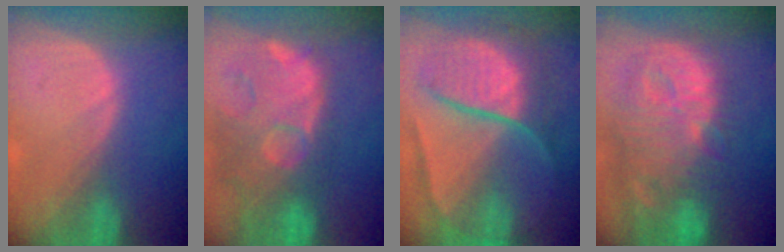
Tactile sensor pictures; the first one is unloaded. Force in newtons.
{"total": 14.6, "press": 11.8, "slide": 8.6}
{"total": 10.8, "press": 10.7, "slide": 1.1}
{"total": 14.2, "press": 12.4, "slide": 6.9}